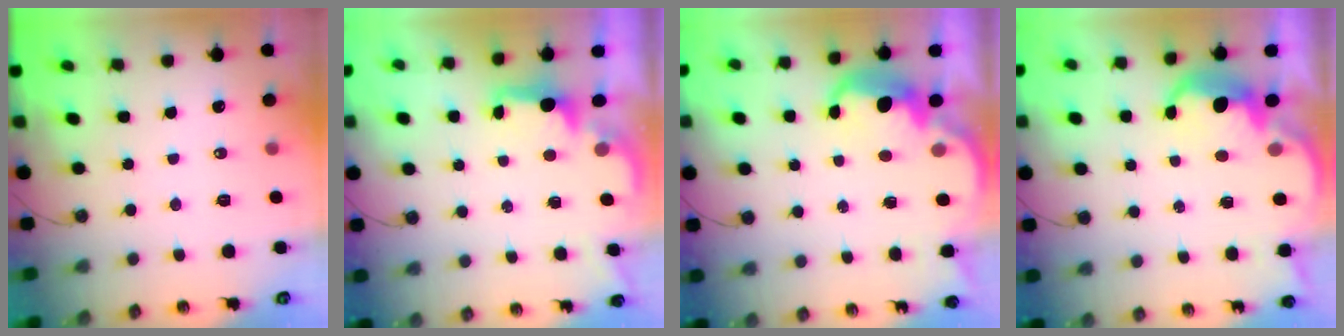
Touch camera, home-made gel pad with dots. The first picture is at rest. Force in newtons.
{"total": 2.1, "press": 1.9, "slide": 0.8}
{"total": 4.8, "press": 4.7, "slide": 0.7}
{"total": 5.6, "press": 5.6, "slide": 0.5}